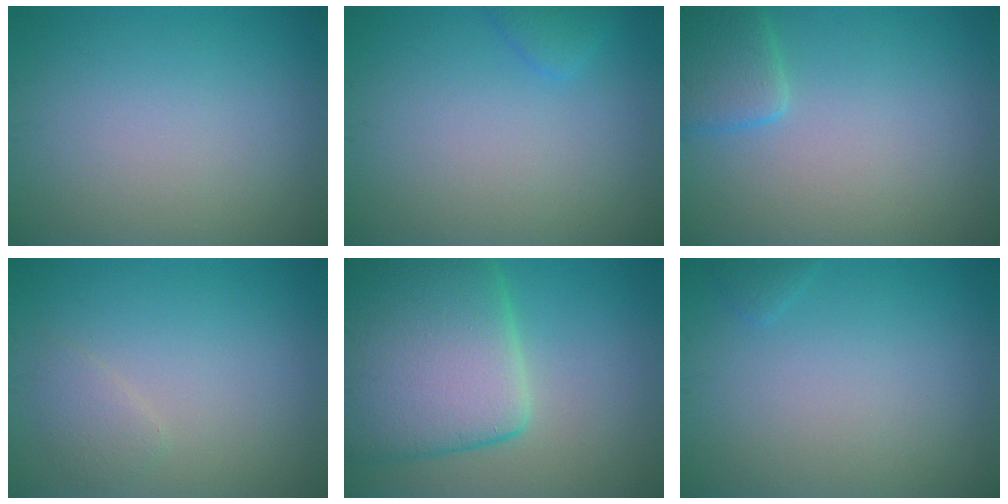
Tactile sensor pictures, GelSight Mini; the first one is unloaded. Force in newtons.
{"total": 1.3, "press": 1.3, "slide": 0.1}
{"total": 2.8, "press": 2.8, "slide": 0.2}
{"total": 1.3, "press": 1.3, "slide": 0.1}
{"total": 12.9, "press": 12.9, "slide": 0.7}
{"total": 0.6, "press": 0.6, "slide": 0.1}